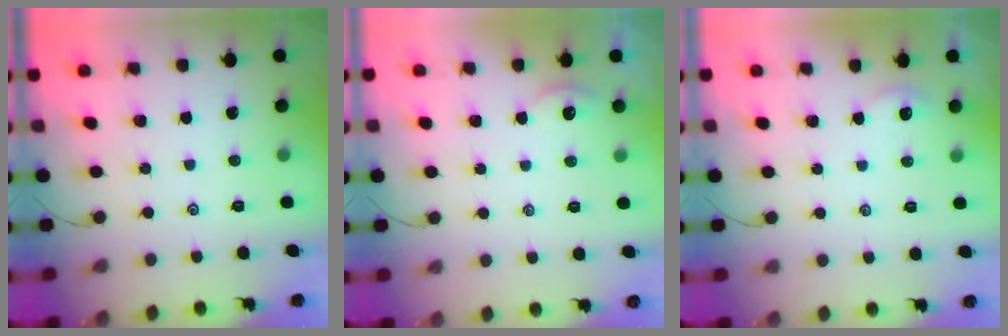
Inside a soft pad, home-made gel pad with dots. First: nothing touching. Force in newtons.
{"total": 1.2, "press": 1.2, "slide": 0.2}
{"total": 3.1, "press": 3.1, "slide": 0.3}